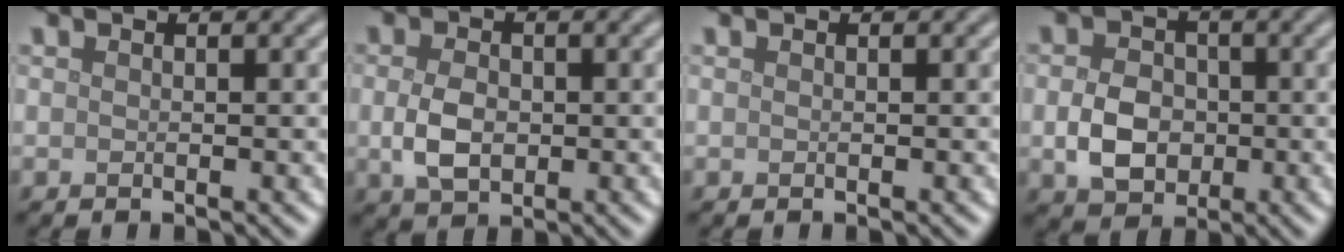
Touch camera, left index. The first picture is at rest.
{"total": 3.5, "force": [-0.3, 2.4, 2.5], "torque": [-0.054, -0.002, -0.006]}
{"total": 0.0}
{"total": 4.4, "force": [-0.7, 3.4, 2.7], "torque": [-0.052, -0.002, -0.014]}